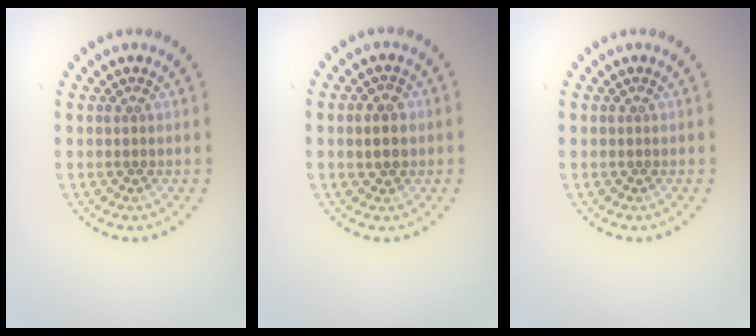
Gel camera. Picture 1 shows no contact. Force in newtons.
{"total": 2.1, "press": 2.1, "slide": 0.1}
{"total": 0.0}